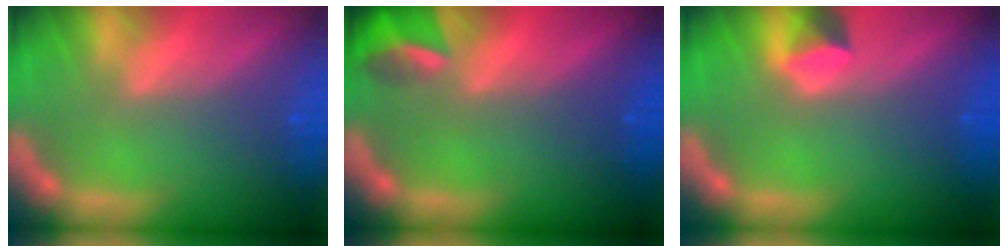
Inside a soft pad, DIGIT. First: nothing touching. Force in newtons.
{"total": 3.9}
{"total": 1.9}